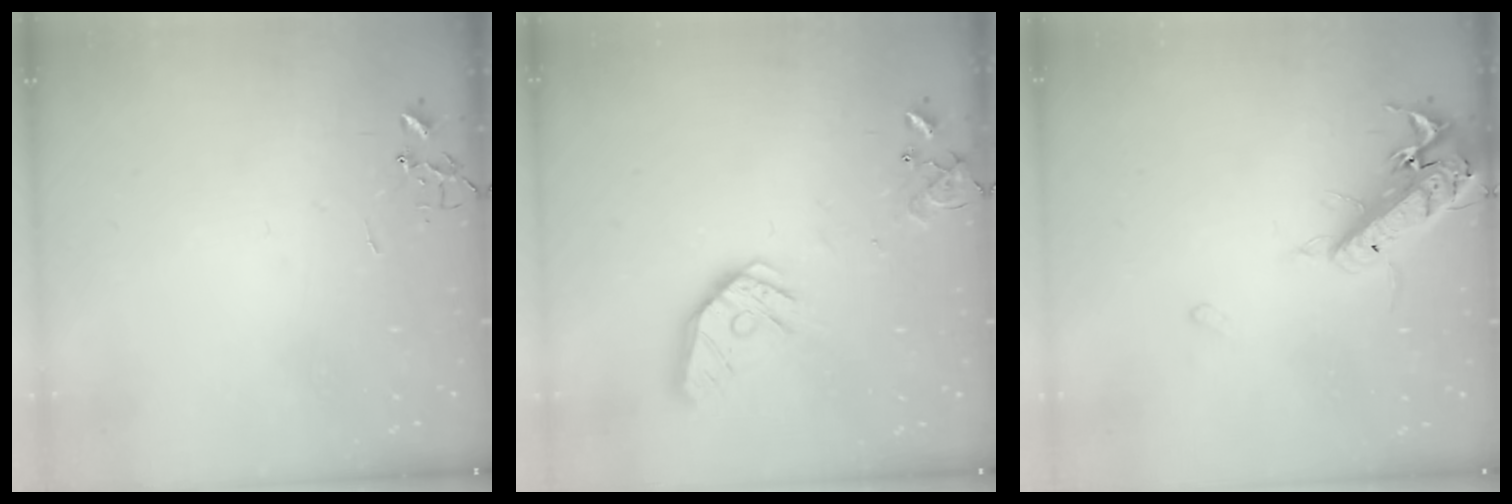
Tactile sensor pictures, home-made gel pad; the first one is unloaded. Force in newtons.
{"total": 15.8, "press": 15.5, "slide": 2.5}
{"total": 17.3, "press": 16.9, "slide": 3.7}